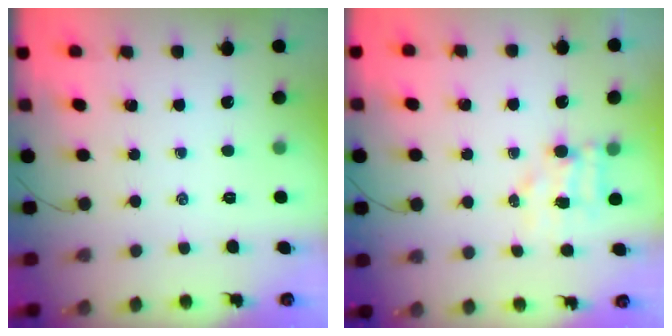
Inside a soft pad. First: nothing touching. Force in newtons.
{"total": 4.9, "press": 4.9, "slide": 0.6}